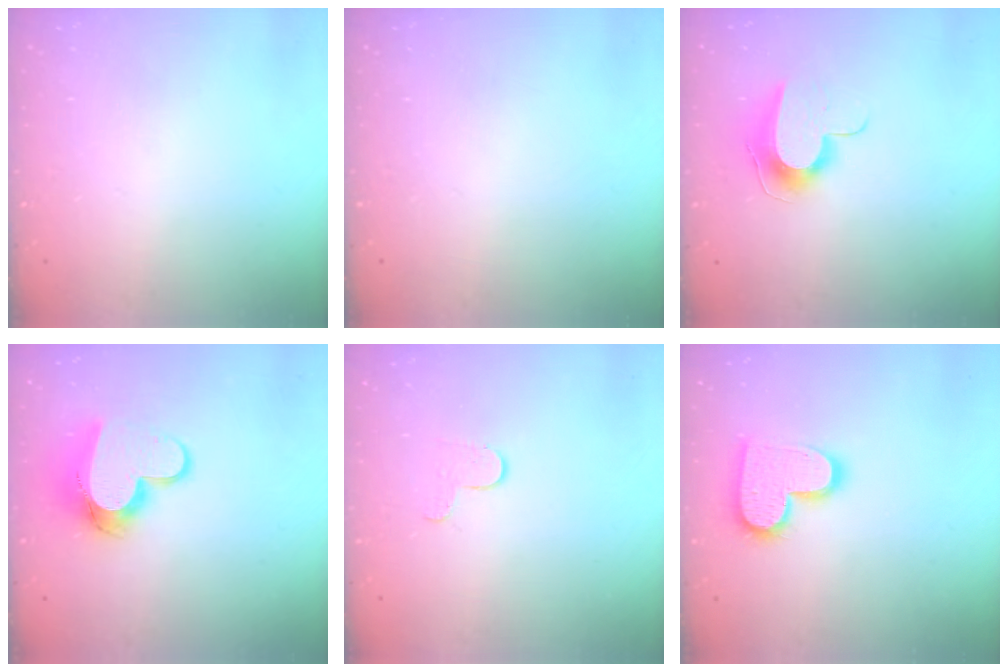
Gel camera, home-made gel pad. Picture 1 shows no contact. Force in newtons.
{"total": 0.0}
{"total": 9.9, "press": 9.9, "slide": 0.3}
{"total": 12.7, "press": 12.7, "slide": 1.4}
{"total": 4.4, "press": 4.4, "slide": 0.4}
{"total": 14.0, "press": 13.9, "slide": 0.8}